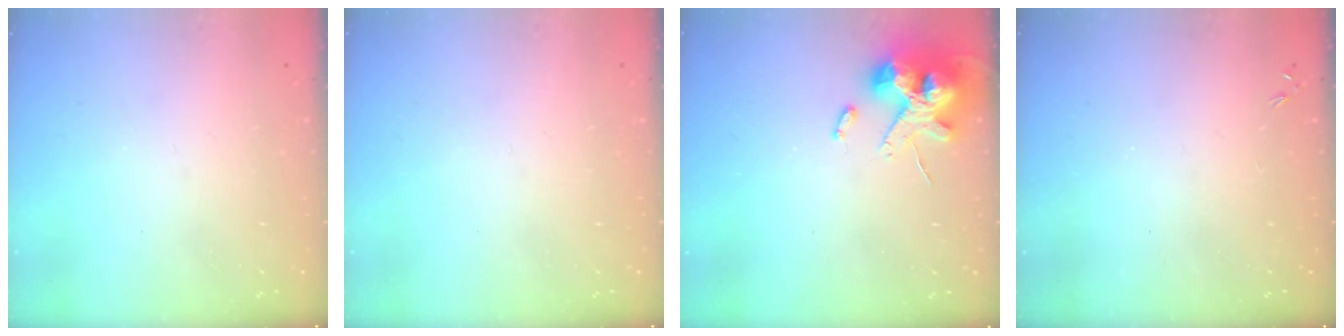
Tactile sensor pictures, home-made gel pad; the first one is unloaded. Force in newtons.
{"total": 0.0}
{"total": 14.8, "press": 14.6, "slide": 2.2}
{"total": 0.0}